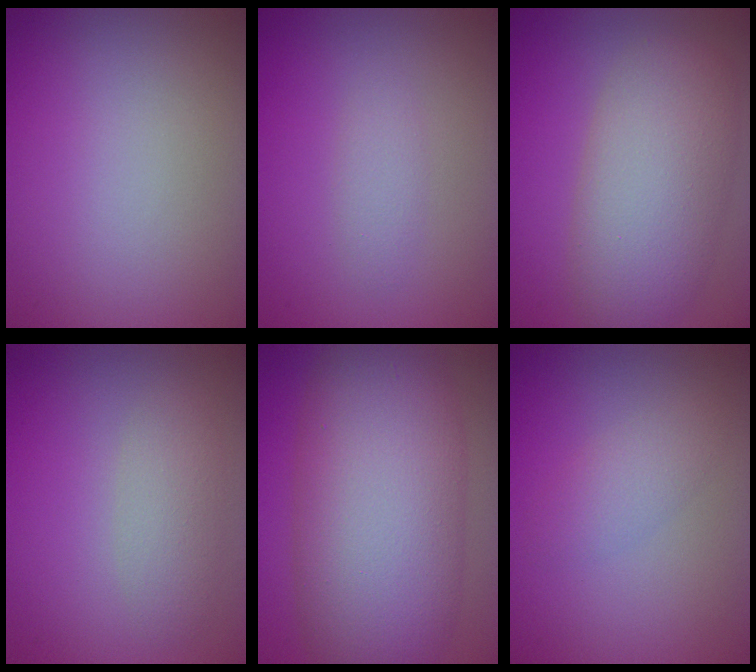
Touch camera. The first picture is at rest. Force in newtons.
{"total": 1.3, "press": 1.3, "slide": 0.0}
{"total": 7.5, "press": 7.5, "slide": 0.4}
{"total": 2.3, "press": 2.3, "slide": 0.2}
{"total": 13.1, "press": 13.1, "slide": 0.5}
{"total": 1.8, "press": 1.8, "slide": 0.0}